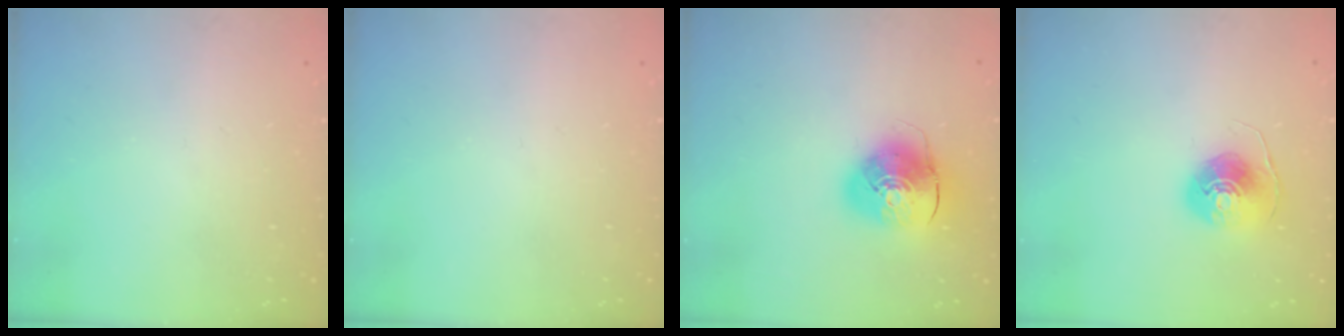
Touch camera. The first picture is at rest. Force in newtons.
{"total": 0.0}
{"total": 10.4, "press": 10.2, "slide": 1.7}
{"total": 8.5, "press": 8.4, "slide": 0.3}